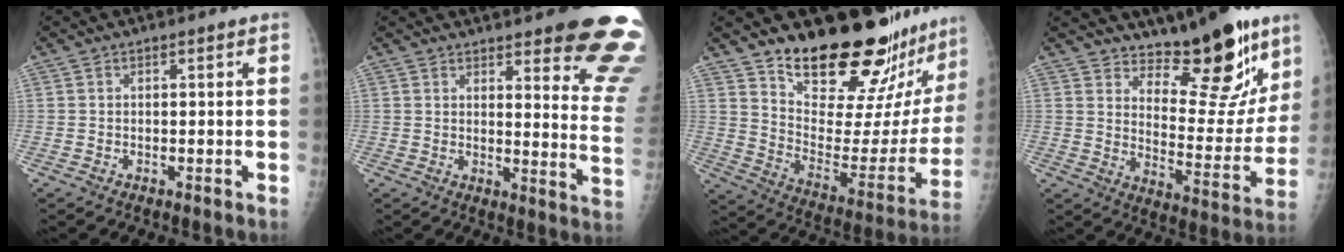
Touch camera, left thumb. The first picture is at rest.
{"total": 17.2, "force": [13.0, 3.6, 10.7], "torque": [-0.098, -0.093, 0.142]}
{"total": 24.7, "force": [21.0, 6.6, 11.2], "torque": [-0.126, -0.167, 0.301]}
{"total": 16.3, "force": [12.0, 6.2, 9.2], "torque": [-0.066, -0.098, 0.183]}